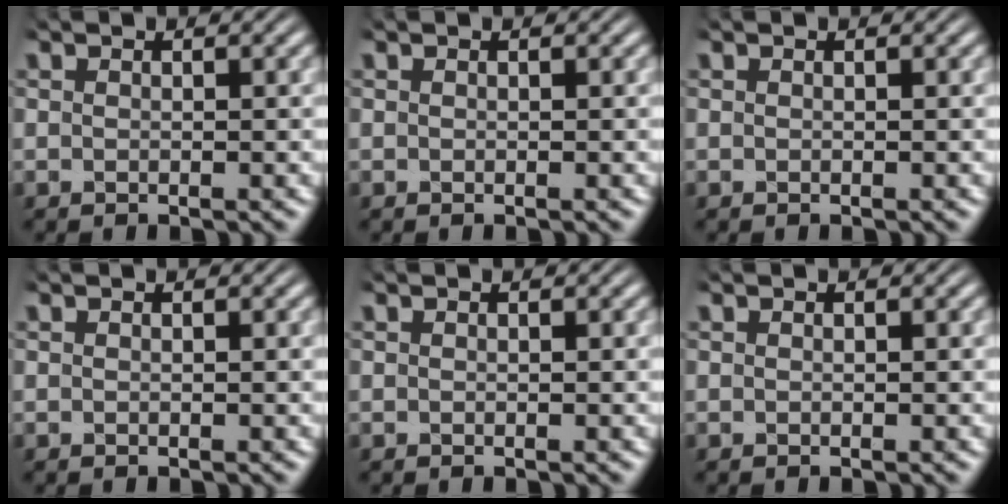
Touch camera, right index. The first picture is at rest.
{"total": 0.0}
{"total": 0.0}
{"total": 0.0}
{"total": 0.0}
{"total": 0.0}